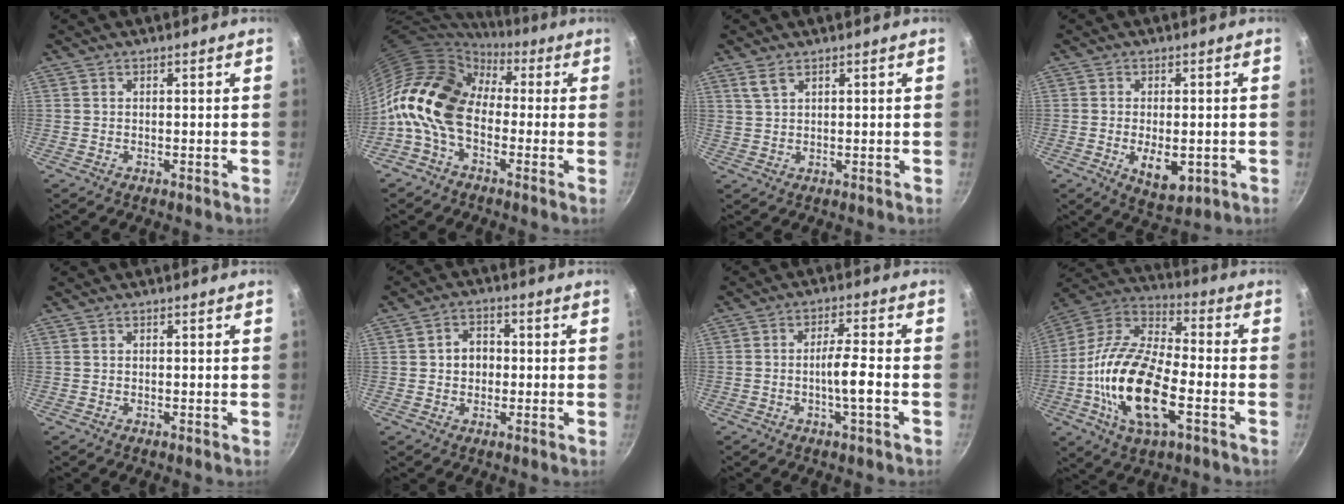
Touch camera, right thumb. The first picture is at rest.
{"total": 15.6, "force": [0.1, 10.6, 11.4], "torque": [-0.189, 0.034, -0.022]}
{"total": 2.6, "force": [1.7, 1.2, 1.6], "torque": [-0.029, -0.005, 0.036]}
{"total": 7.5, "force": [-1.6, 3.9, 6.1], "torque": [-0.082, -0.005, -0.012]}
{"total": 0.0}
{"total": 5.1, "force": [0.1, 4.2, 2.9], "torque": [-0.019, 0.009, -0.003]}
{"total": 5.7, "force": [-1.9, 0.8, 5.3], "torque": [-0.093, 0.021, -0.034]}
{"total": 21.6, "force": [-5.6, 9.8, 18.4], "torque": [-0.353, 0.030, -0.122]}